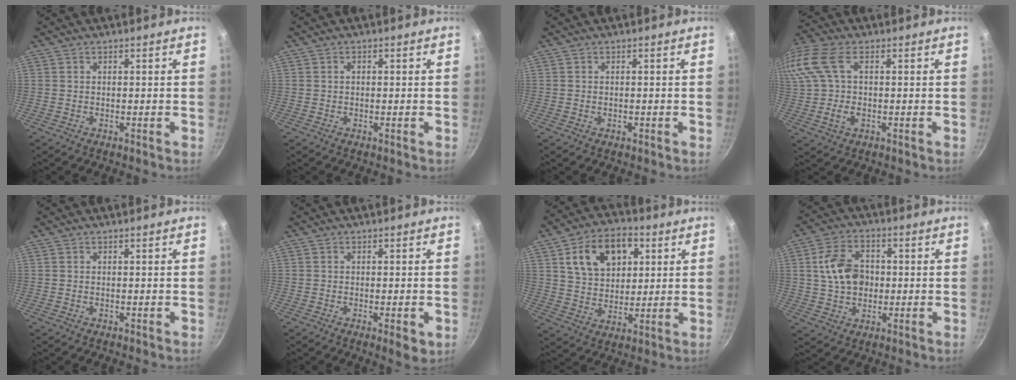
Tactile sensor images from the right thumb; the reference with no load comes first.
{"total": 0.9, "force": [0.1, 0.7, 0.6], "torque": [-0.009, 0.005, 0.001]}
{"total": 0.7, "force": [-0.2, 0.5, 0.5], "torque": [-0.006, 0.002, -0.003]}
{"total": 11.7, "force": [1.6, 6.9, 9.3], "torque": [-0.189, 0.015, 0.018]}
{"total": 0.0}
{"total": 3.9, "force": [-1.4, 1.2, 3.4], "torque": [-0.050, -0.004, -0.017]}
{"total": 14.4, "force": [4.8, 10.0, 9.1], "torque": [-0.121, 0.001, 0.079]}
{"total": 10.4, "force": [0.9, 7.6, 7.0], "torque": [-0.106, 0.011, 0.010]}